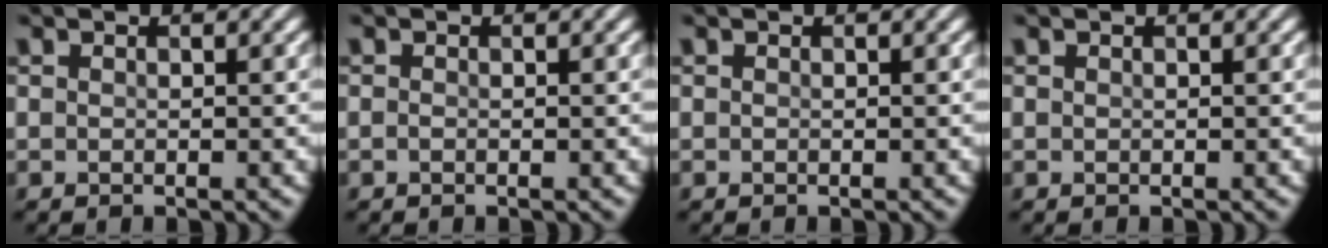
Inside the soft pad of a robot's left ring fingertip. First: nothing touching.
{"total": 0.5, "force": [-0.5, 0.1, 0.2], "torque": [-0.006, 0.001, -0.009]}
{"total": 0.0}
{"total": 0.0}